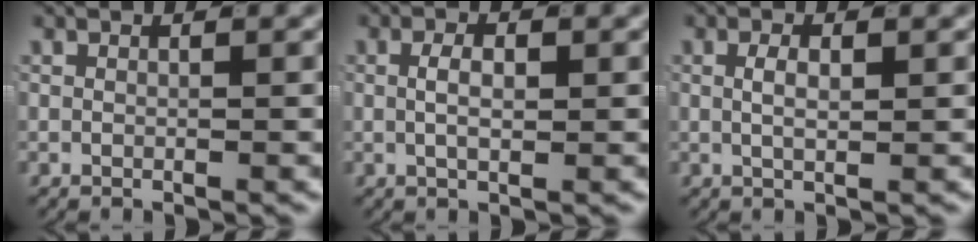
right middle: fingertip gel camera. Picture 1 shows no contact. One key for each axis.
{"total": 2.3, "fx": 0.0, "fy": 0.8, "fz": 2.1, "tx": -0.029, "ty": -0.002, "tz": 0.000}
{"total": 1.7, "fx": 0.2, "fy": 0.4, "fz": 1.7, "tx": -0.025, "ty": -0.003, "tz": 0.005}